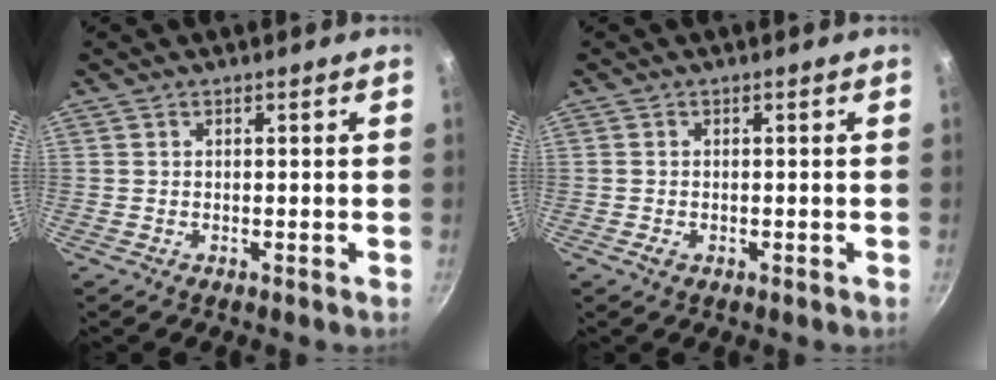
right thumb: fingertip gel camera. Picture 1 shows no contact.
{"total": 1.3, "force": [-0.5, 0.9, 0.7], "torque": [-0.013, 0.000, -0.010]}